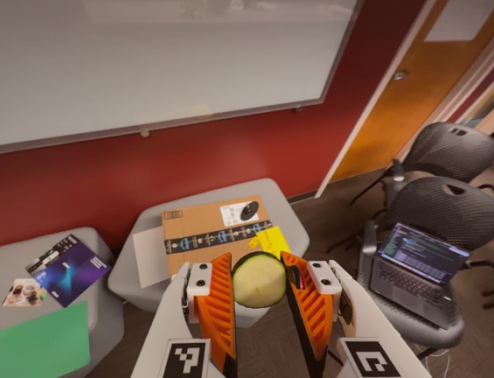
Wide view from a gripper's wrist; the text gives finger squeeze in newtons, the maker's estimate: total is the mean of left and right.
{"total": 8.7, "left": 8.8, "right": 8.5}